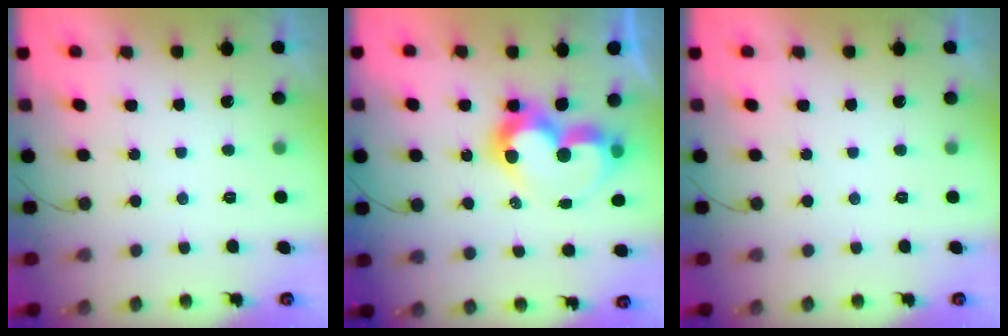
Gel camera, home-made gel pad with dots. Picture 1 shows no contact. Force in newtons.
{"total": 12.4, "press": 12.3, "slide": 1.0}
{"total": 0.0}